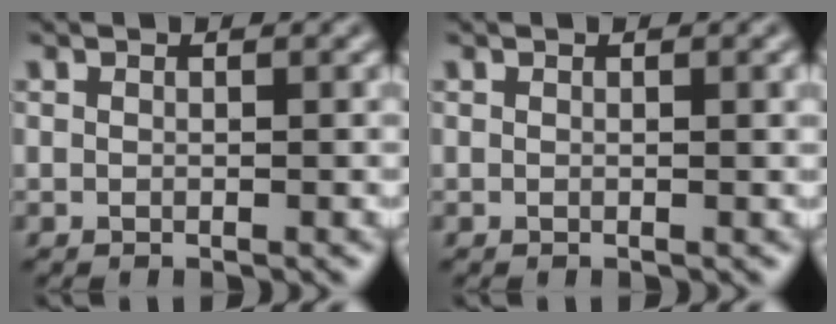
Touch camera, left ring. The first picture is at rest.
{"total": 0.8, "force": [0.1, 0.1, 0.8], "torque": [-0.010, 0.000, 0.001]}